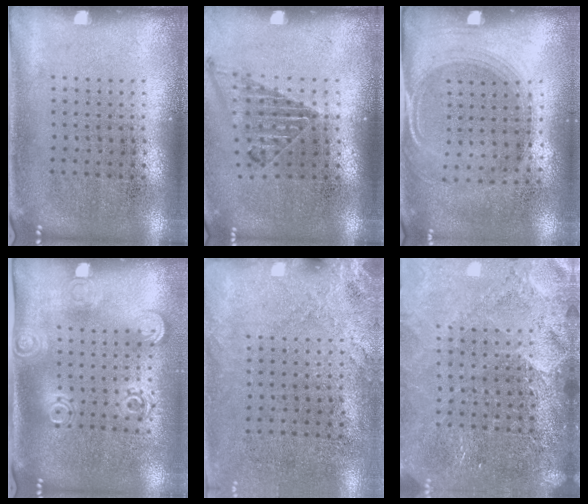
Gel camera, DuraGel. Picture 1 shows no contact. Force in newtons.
{"total": 1.2, "press": 1.1, "slide": 0.3}
{"total": 1.5, "press": 1.3, "slide": 0.7}
{"total": 1.7, "press": 1.3, "slide": 1.1}
{"total": 2.5, "press": 2.0, "slide": 1.5}
{"total": 3.4, "press": 3.1, "slide": 1.4}